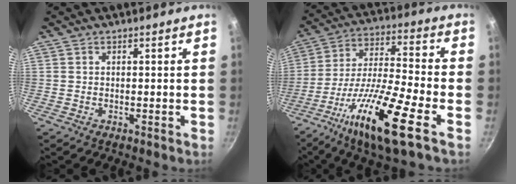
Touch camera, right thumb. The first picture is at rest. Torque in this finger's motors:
{"motor_torque": [0.22, 0.31, 1.30, -1.47, 0.26]}